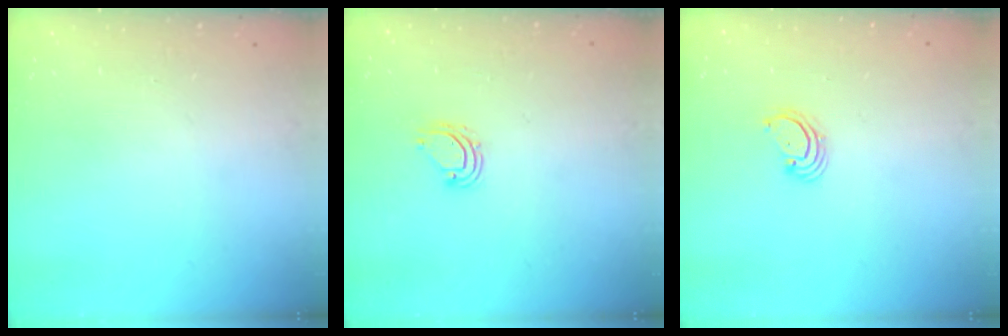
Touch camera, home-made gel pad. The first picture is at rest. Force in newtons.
{"total": 4.9, "press": 4.9, "slide": 0.4}
{"total": 2.5, "press": 2.5, "slide": 0.3}